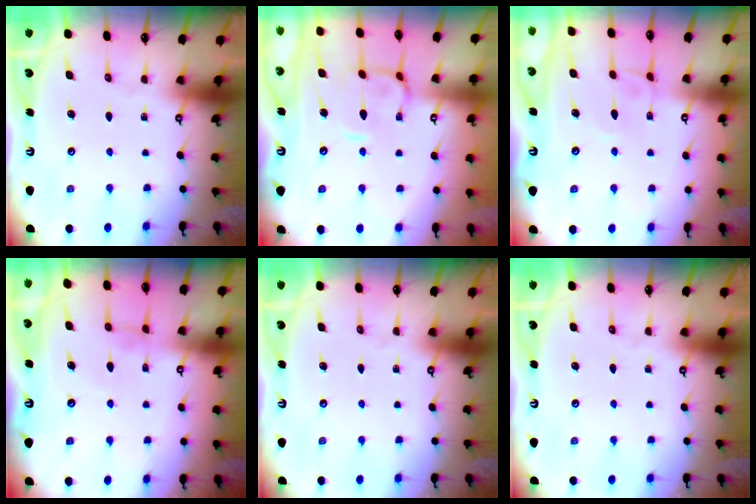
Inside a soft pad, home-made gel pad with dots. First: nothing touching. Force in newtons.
{"total": 1.6, "press": 1.4, "slide": 0.9}
{"total": 1.9, "press": 1.9, "slide": 0.2}
{"total": 1.0, "press": 0.7, "slide": 0.7}
{"total": 0.0}
{"total": 0.0}